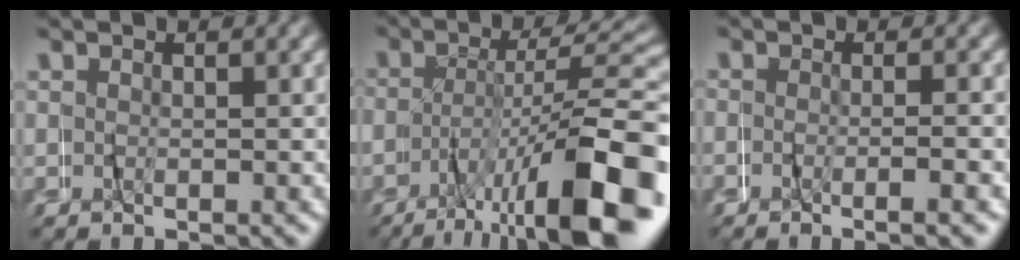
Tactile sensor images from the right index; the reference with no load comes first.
{"total": 12.1, "force": [-6.5, 3.2, 9.7], "torque": [-0.137, 0.000, -0.091]}
{"total": 2.0, "force": [-1.8, -0.5, 0.8], "torque": [-0.020, 0.003, -0.034]}